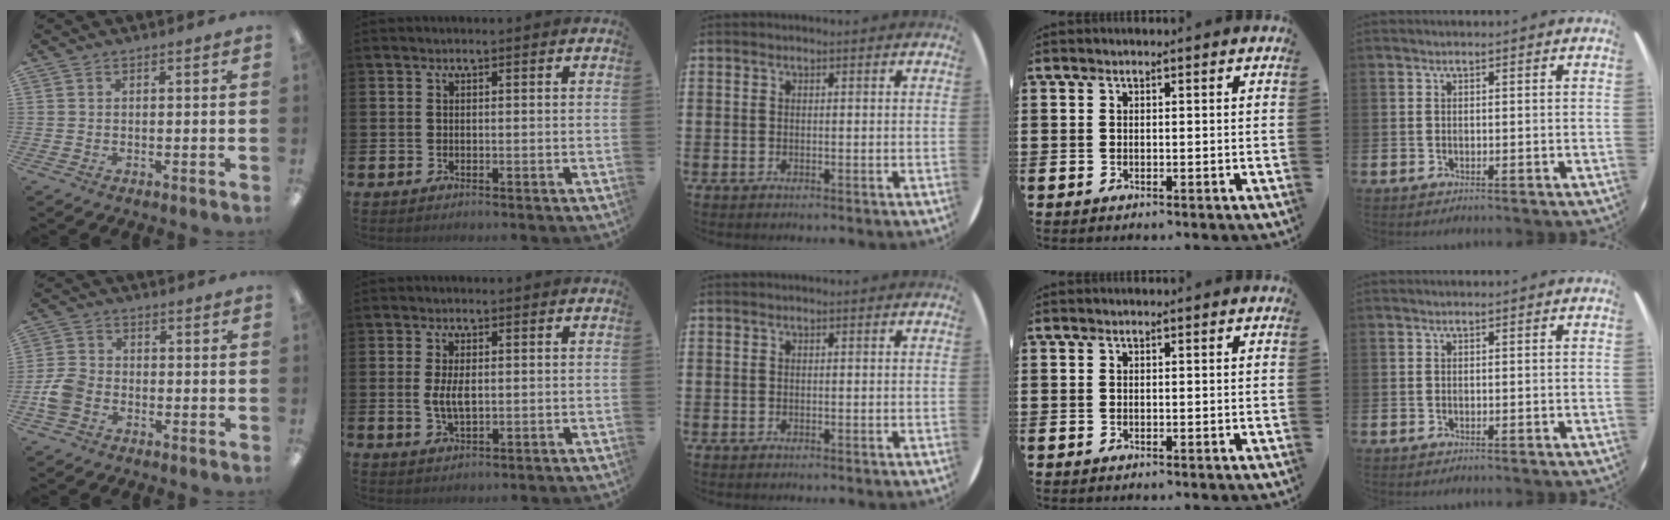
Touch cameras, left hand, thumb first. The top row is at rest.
{"thumb": {"total": 6.2, "force": [-2.3, 4.6, 3.4], "torque": [-0.065, 0.016, -0.039]}, "index": {"total": 3.5, "force": [0.3, 1.6, 3.1], "torque": [-0.048, -0.001, 0.001]}}